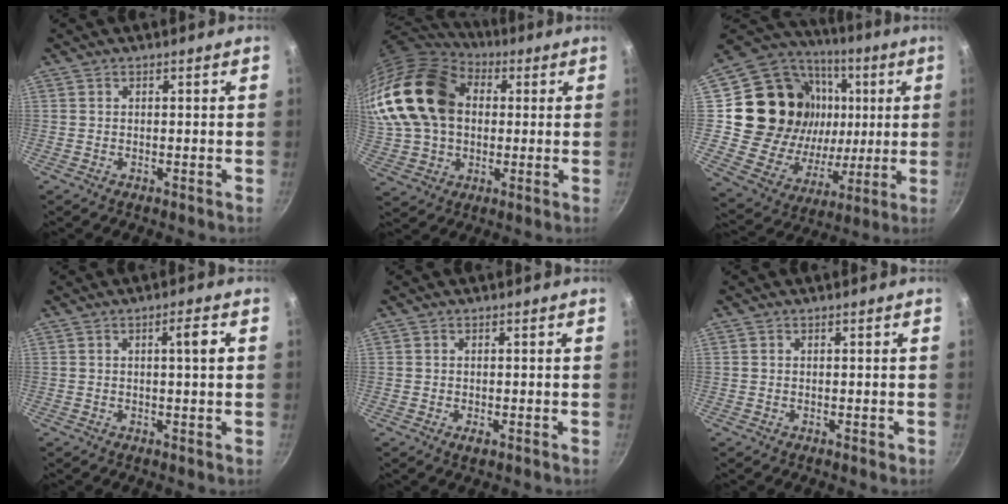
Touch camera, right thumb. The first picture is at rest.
{"total": 24.5, "force": [4.6, 18.1, 15.8], "torque": [-0.319, 0.026, 0.088]}
{"total": 26.2, "force": [4.4, 21.4, 14.5], "torque": [-0.239, 0.006, 0.089]}
{"total": 3.7, "force": [0.6, 0.4, 3.6], "torque": [-0.056, 0.003, 0.009]}
{"total": 1.4, "force": [-0.5, 0.8, 1.0], "torque": [-0.017, -0.002, -0.008]}
{"total": 0.7, "force": [-0.1, 0.5, 0.5], "torque": [-0.003, 0.003, -0.001]}